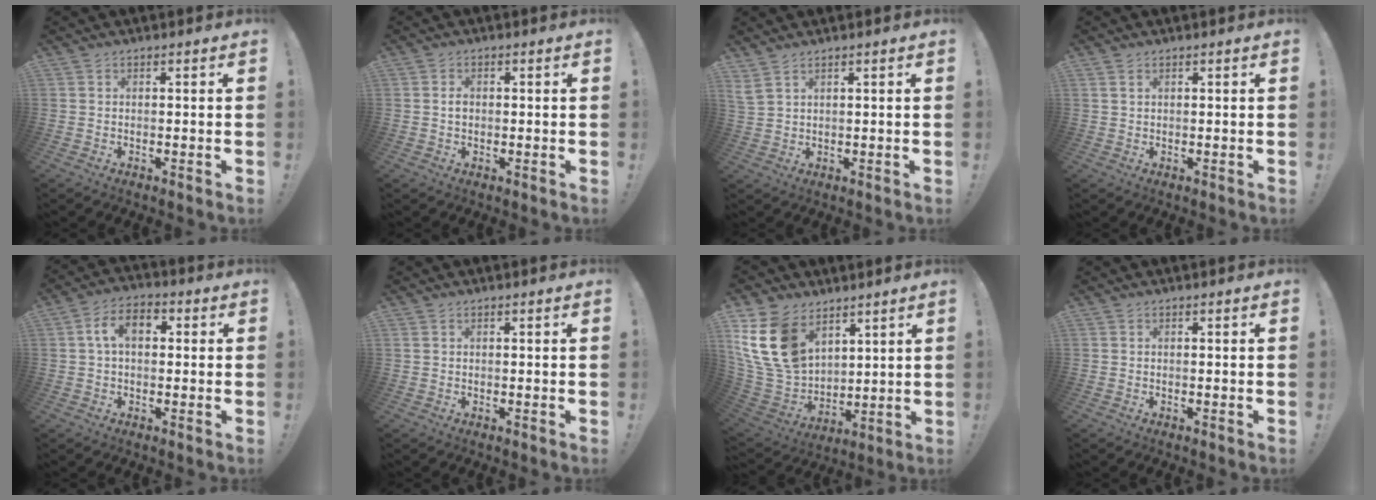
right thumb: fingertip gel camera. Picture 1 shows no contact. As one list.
[{"total": 1.4, "force": [-0.1, 1.3, 0.6], "torque": [-0.012, 0.006, -0.003]}, {"total": 3.4, "force": [2.4, 1.1, 2.1], "torque": [-0.051, -0.007, 0.050]}, {"total": 1.3, "force": [0.7, 0.9, 0.6], "torque": [-0.008, -0.002, 0.013]}, {"total": 8.3, "force": [1.3, 5.3, 6.3], "torque": [-0.109, 0.015, 0.024]}, {"total": 0.5, "force": [0.3, 0.4, 0.2], "torque": [-0.009, 0.004, 0.007]}, {"total": 19.7, "force": [9.4, 13.7, 10.6], "torque": [-0.230, -0.051, 0.182]}, {"total": 0.0}]